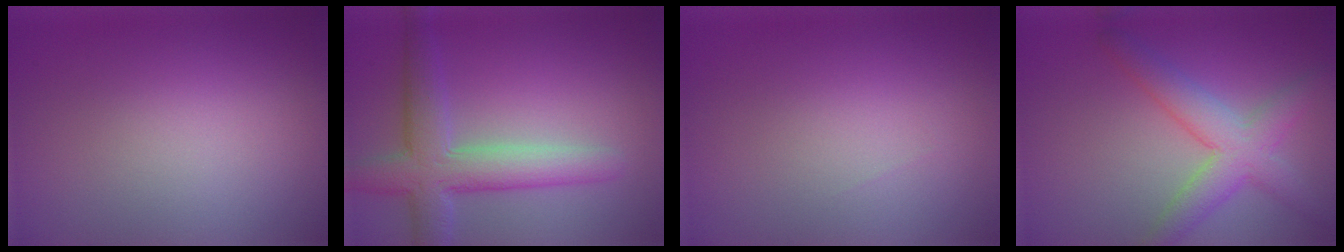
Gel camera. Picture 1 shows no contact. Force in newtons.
{"total": 5.8, "press": 5.8, "slide": 0.1}
{"total": 0.0}
{"total": 4.6, "press": 4.6, "slide": 0.2}